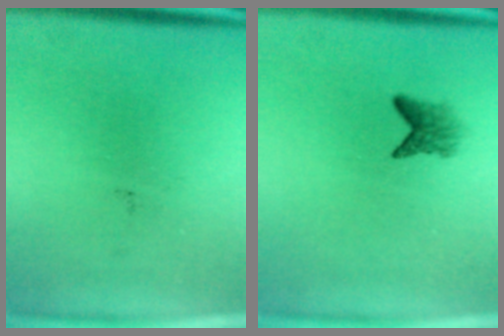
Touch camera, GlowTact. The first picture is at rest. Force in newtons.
{"total": 2.2}